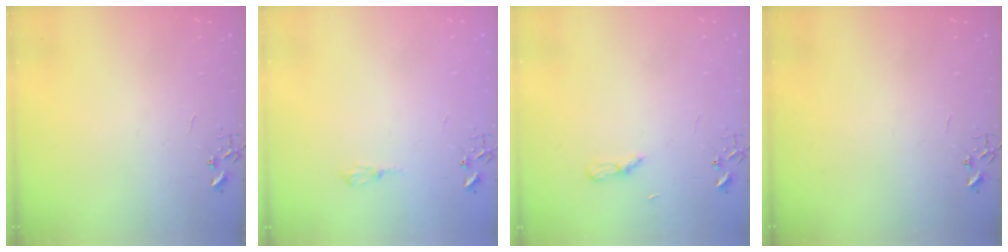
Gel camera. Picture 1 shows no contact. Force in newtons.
{"total": 6.7, "press": 6.6, "slide": 0.8}
{"total": 3.8, "press": 3.8, "slide": 0.4}
{"total": 0.0}